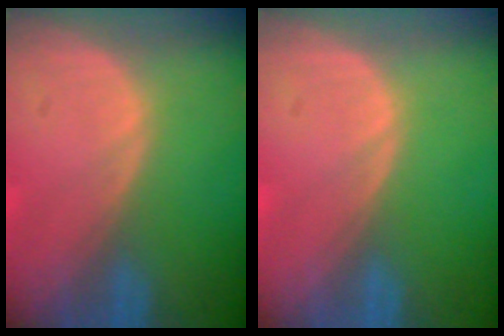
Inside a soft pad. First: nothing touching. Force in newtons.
{"total": 0.0}